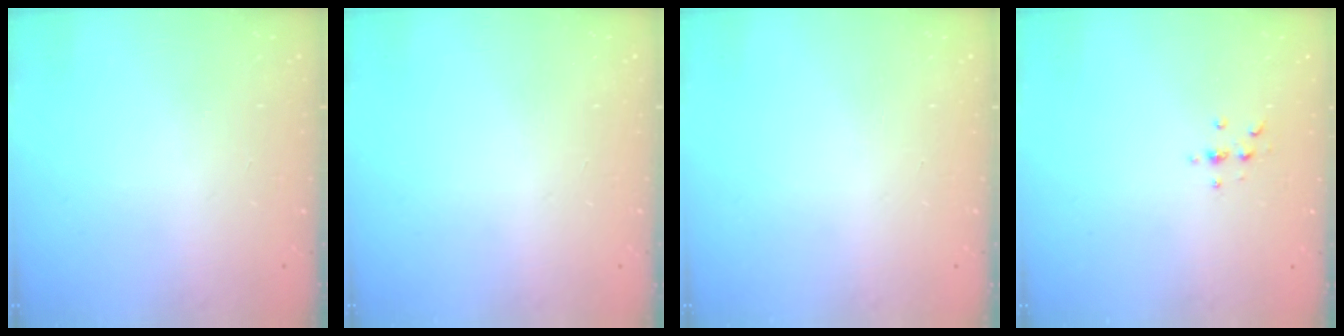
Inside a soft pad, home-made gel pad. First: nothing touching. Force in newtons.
{"total": 0.0}
{"total": 0.0}
{"total": 2.3, "press": 2.2, "slide": 0.2}